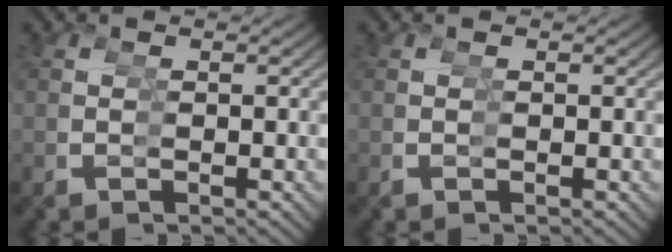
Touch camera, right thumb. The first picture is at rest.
{"total": 0.0}